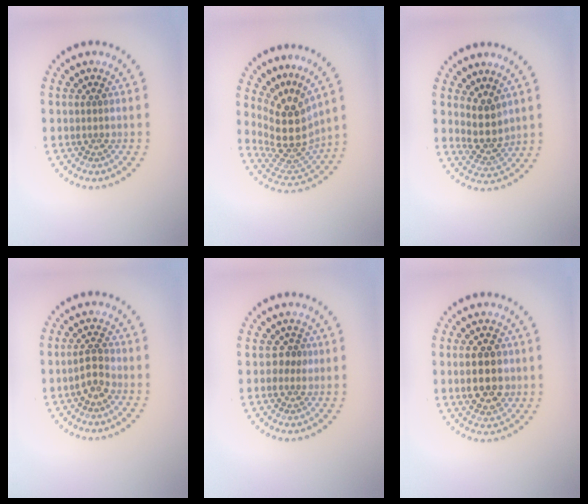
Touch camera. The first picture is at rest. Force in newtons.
{"total": 5.1, "press": 3.7, "slide": 3.5}
{"total": 3.1, "press": 2.5, "slide": 1.7}
{"total": 2.1, "press": 1.9, "slide": 0.8}
{"total": 1.3, "press": 1.1, "slide": 0.6}
{"total": 5.3, "press": 5.3, "slide": 0.2}